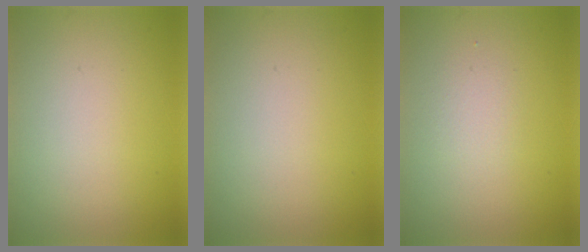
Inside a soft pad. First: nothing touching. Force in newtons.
{"total": 0.0}
{"total": 1.3, "press": 1.3, "slide": 0.0}